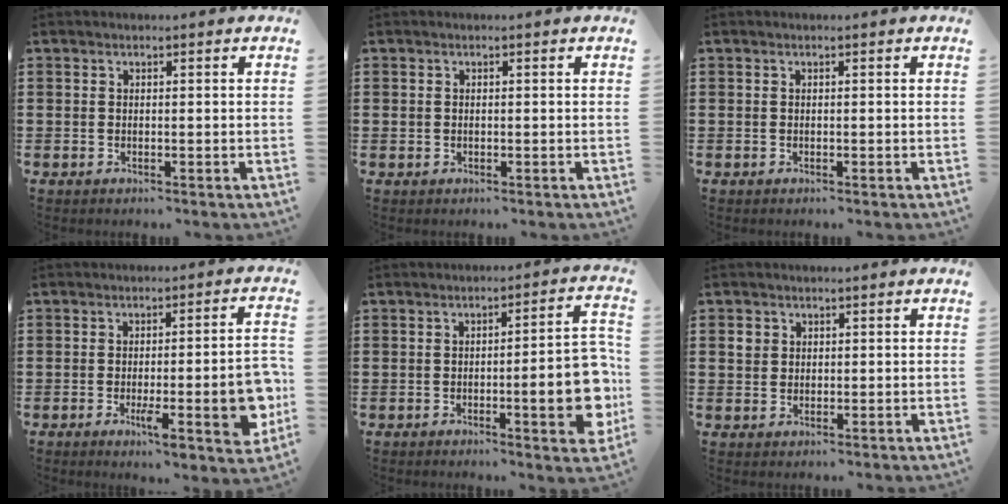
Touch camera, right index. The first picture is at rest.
{"total": 0.0}
{"total": 0.0}
{"total": 10.1, "force": [-2.3, 2.0, 9.6], "torque": [-0.134, -0.017, -0.037]}
{"total": 10.4, "force": [-2.1, 2.2, 10.0], "torque": [-0.126, -0.012, -0.034]}
{"total": 1.7, "force": [0.6, 1.5, 0.6], "torque": [-0.016, 0.006, 0.011]}